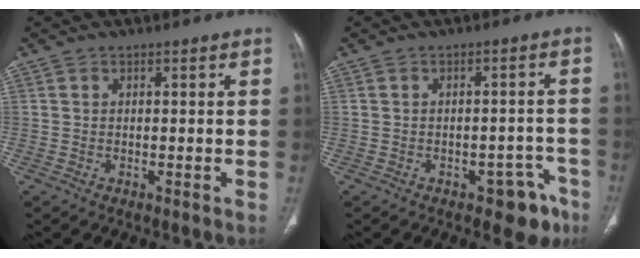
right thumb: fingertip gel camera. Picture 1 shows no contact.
{"total": 6.5, "force": [-4.0, 3.5, 3.7], "torque": [-0.011, 0.034, -0.048]}